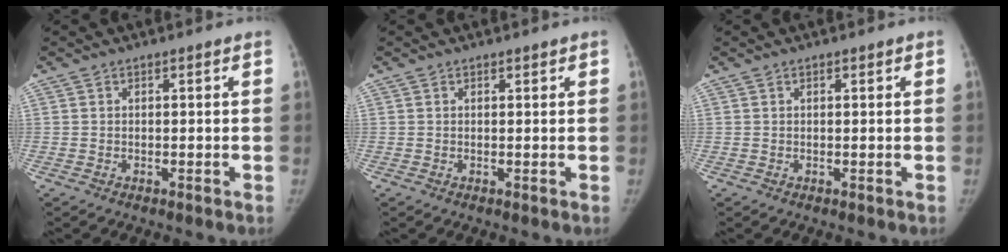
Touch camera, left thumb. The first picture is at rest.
{"total": 0.6, "force": [0.5, 0.3, 0.2], "torque": [-0.001, -0.003, 0.006]}
{"total": 0.7, "force": [0.4, 0.3, 0.5], "torque": [-0.007, 0.000, 0.005]}